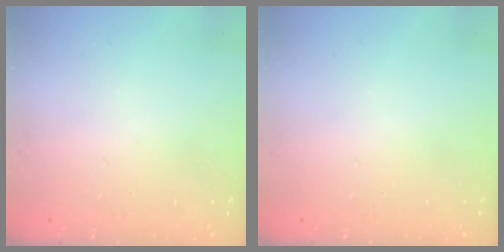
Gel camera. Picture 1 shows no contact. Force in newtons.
{"total": 0.0}